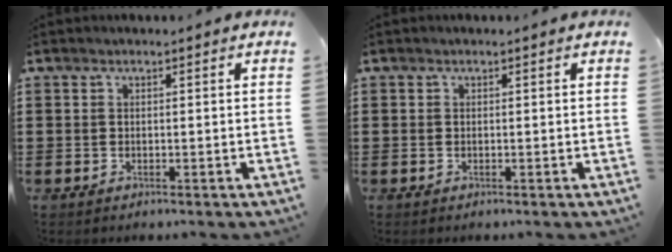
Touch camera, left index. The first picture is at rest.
{"total": 0.0}